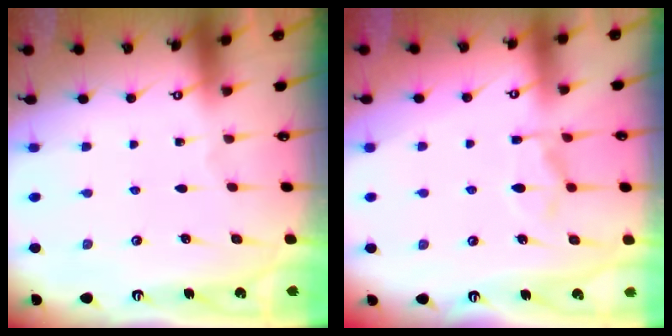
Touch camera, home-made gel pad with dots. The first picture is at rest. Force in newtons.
{"total": 8.5, "press": 8.4, "slide": 1.1}